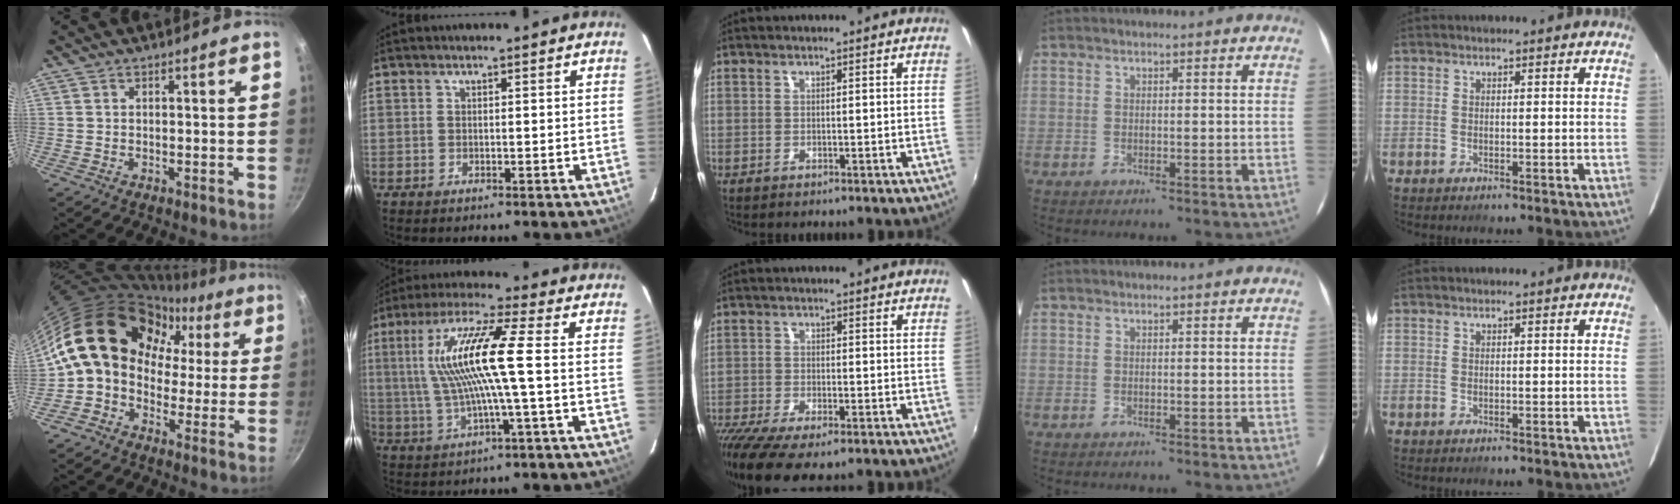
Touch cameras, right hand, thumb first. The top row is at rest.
{"thumb": {"total": 19.0, "force": [2.8, 15.3, 10.9], "torque": [-0.161, 0.049, 0.029]}, "index": {"total": 13.6, "force": [0.7, 0.5, 13.6], "torque": [-0.267, 0.009, 0.017]}, "middle": {"total": 13.3, "force": [-9.3, 3.9, 8.7], "torque": [-0.200, -0.064, -0.163]}}